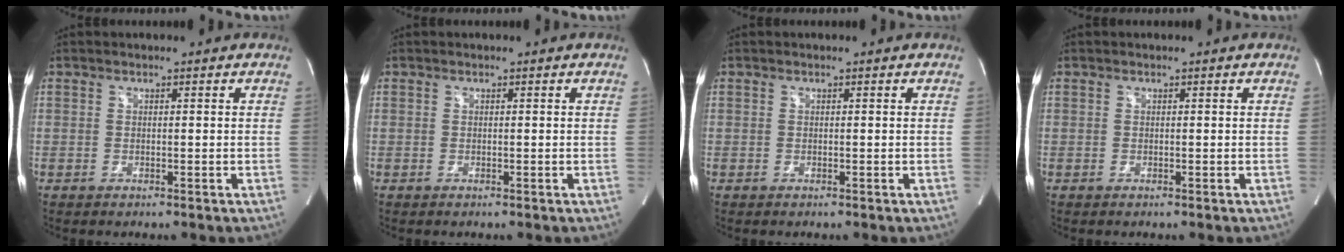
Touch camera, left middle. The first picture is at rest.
{"total": 0.0}
{"total": 0.0}
{"total": 0.0}